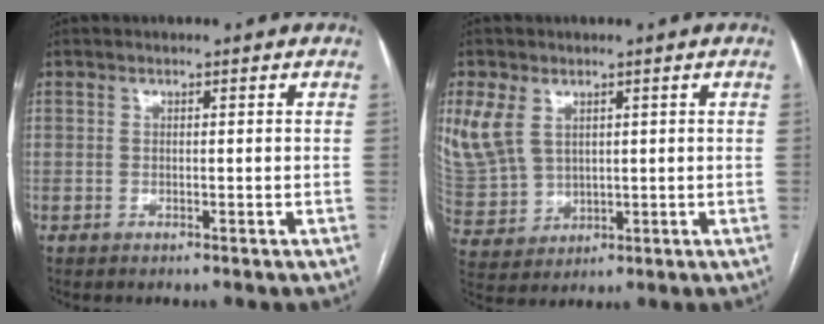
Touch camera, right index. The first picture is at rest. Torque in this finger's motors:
{"motor_torque": [1.00, 0.59, 0.47, 0.14]}